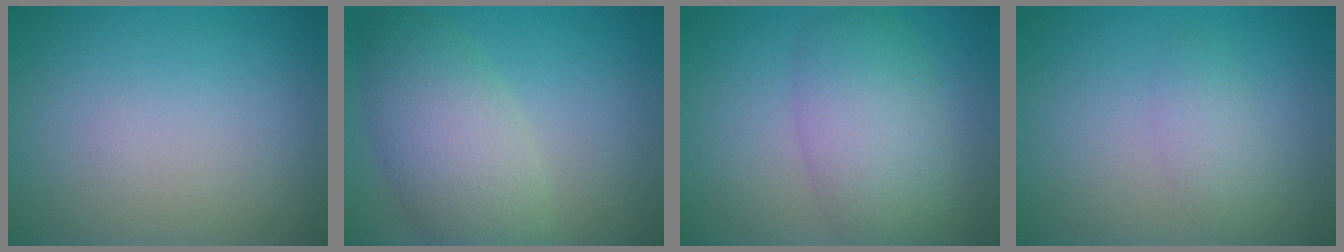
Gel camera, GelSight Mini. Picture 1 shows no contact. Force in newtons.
{"total": 6.1, "press": 6.1, "slide": 0.2}
{"total": 5.9, "press": 5.9, "slide": 0.1}
{"total": 1.7, "press": 1.7, "slide": 0.1}